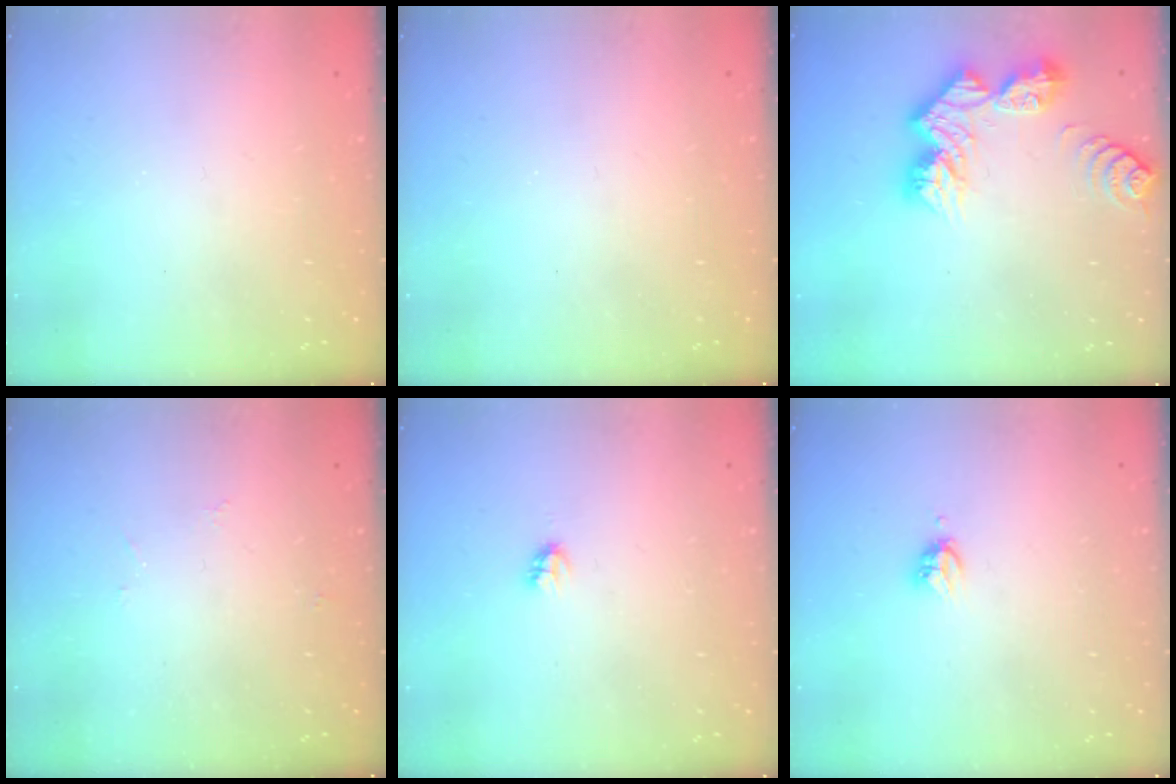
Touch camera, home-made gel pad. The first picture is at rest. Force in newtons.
{"total": 0.0}
{"total": 11.7, "press": 11.7, "slide": 1.1}
{"total": 2.9, "press": 2.8, "slide": 0.8}
{"total": 2.2, "press": 2.2, "slide": 0.2}
{"total": 3.7, "press": 3.6, "slide": 0.5}